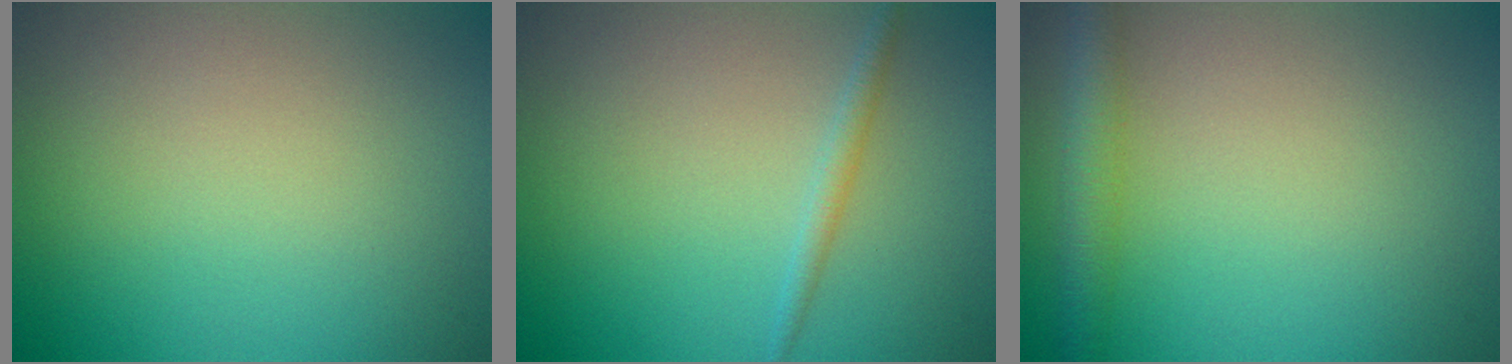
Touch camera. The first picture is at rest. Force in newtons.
{"total": 1.2, "press": 1.2, "slide": 0.1}
{"total": 3.1, "press": 3.1, "slide": 0.2}